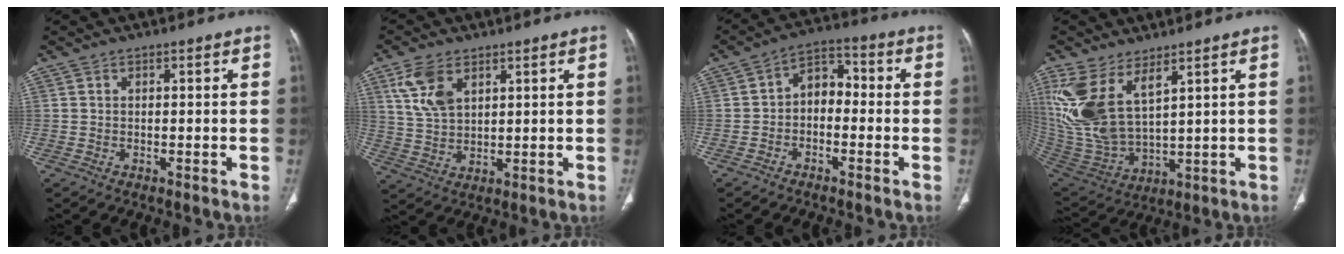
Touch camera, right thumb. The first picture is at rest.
{"total": 8.1, "force": [3.8, 4.6, 5.4], "torque": [-0.104, -0.008, 0.084]}
{"total": 6.6, "force": [-1.3, 4.6, 4.5], "torque": [-0.052, 0.036, -0.038]}
{"total": 15.3, "force": [7.2, 7.1, 11.4], "torque": [-0.245, -0.029, 0.169]}